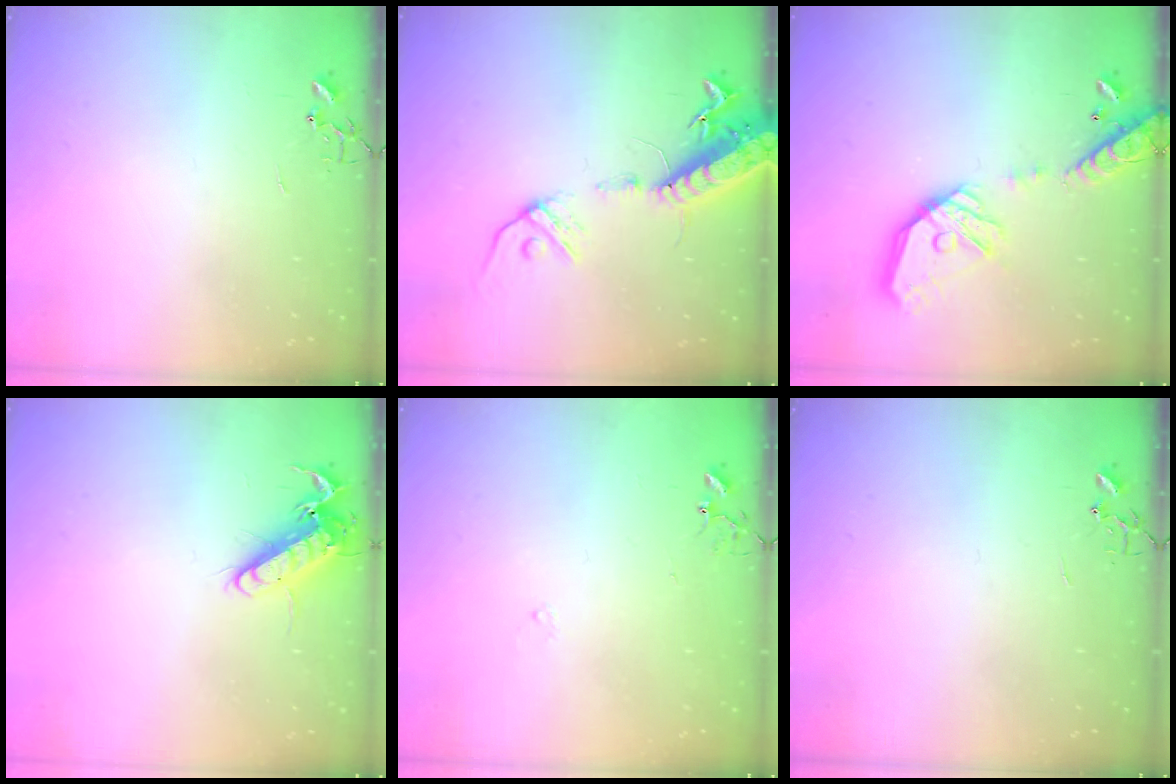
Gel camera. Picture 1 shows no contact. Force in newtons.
{"total": 16.2, "press": 15.8, "slide": 3.4}
{"total": 18.9, "press": 18.8, "slide": 2.4}
{"total": 13.5, "press": 13.3, "slide": 1.9}
{"total": 6.8, "press": 6.8, "slide": 0.5}
{"total": 0.0}